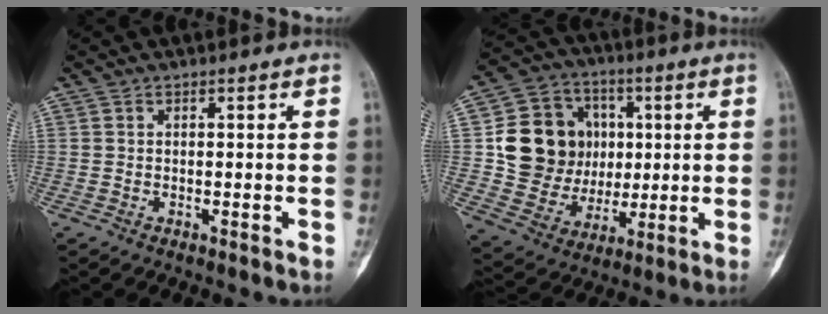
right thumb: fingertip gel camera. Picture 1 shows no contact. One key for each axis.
{"total": 17.2, "fx": 2.3, "fy": 14.9, "fz": 8.4, "tx": -0.103, "ty": 0.010, "tz": 0.057}